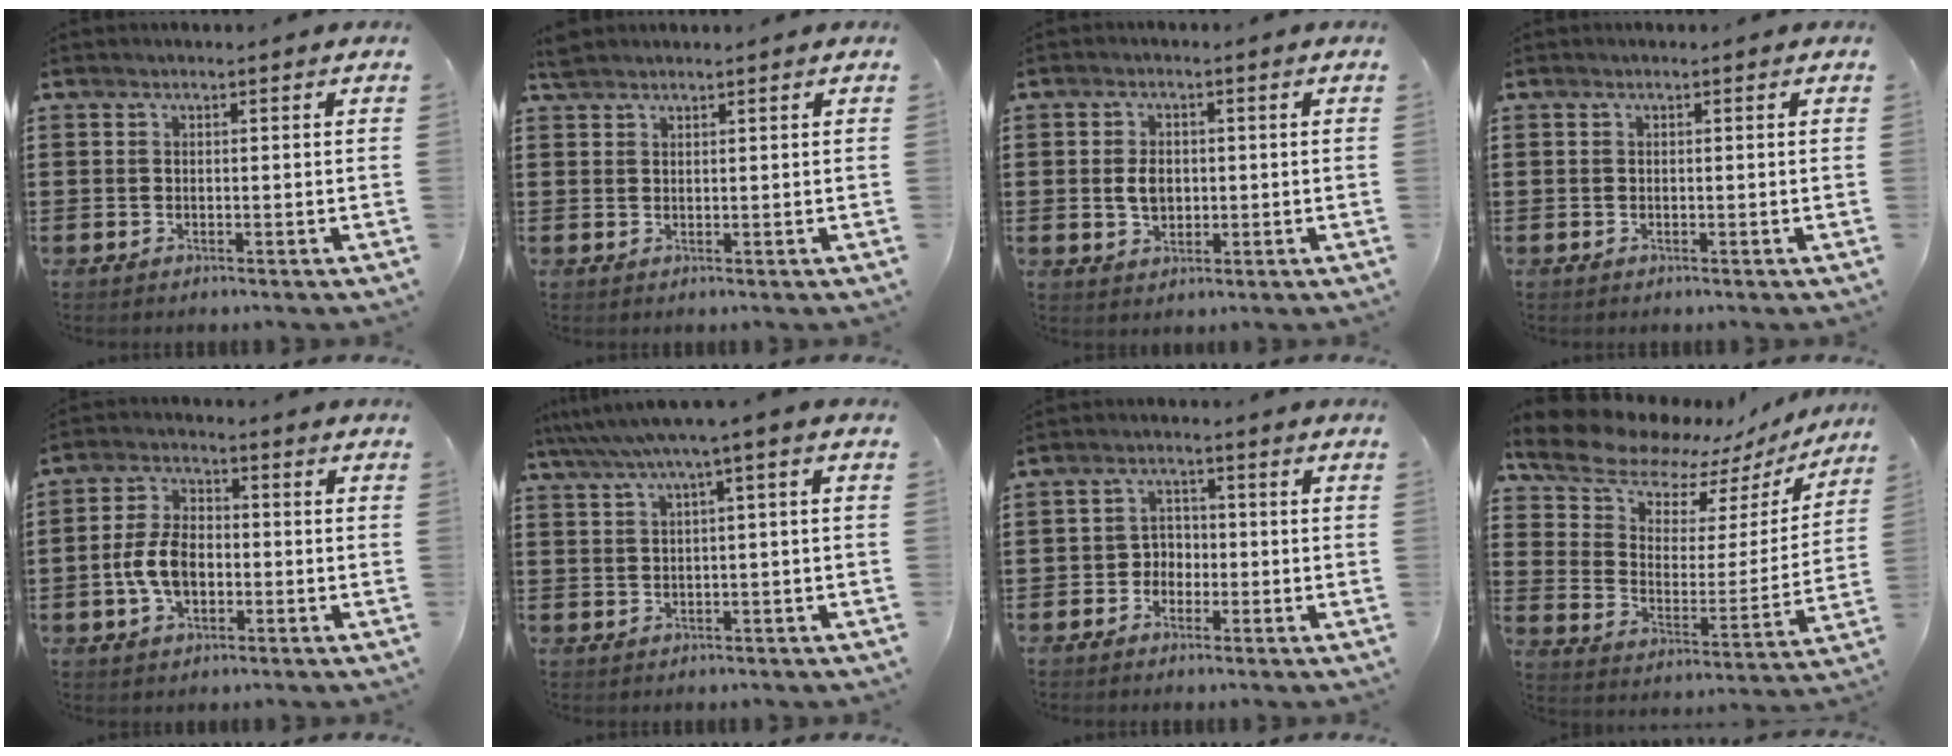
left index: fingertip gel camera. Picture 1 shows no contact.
{"total": 1.5, "force": [1.4, 0.4, 0.3], "torque": [-0.010, 0.002, 0.028]}
{"total": 3.6, "force": [-0.1, 2.5, 2.6], "torque": [-0.046, 0.005, -0.005]}
{"total": 0.0}
{"total": 7.1, "force": [-1.6, 4.3, 5.4], "torque": [-0.129, 0.001, -0.037]}
{"total": 3.4, "force": [0.7, -0.4, 3.3], "torque": [-0.064, -0.010, 0.006]}
{"total": 3.0, "force": [-1.4, 2.5, 0.8], "torque": [-0.024, 0.007, -0.034]}
{"total": 10.1, "force": [8.7, 4.0, 3.1], "torque": [-0.094, -0.057, 0.149]}